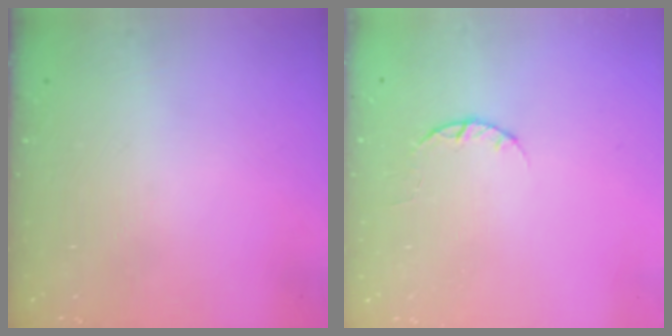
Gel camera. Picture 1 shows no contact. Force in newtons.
{"total": 2.4, "press": 2.4, "slide": 0.4}